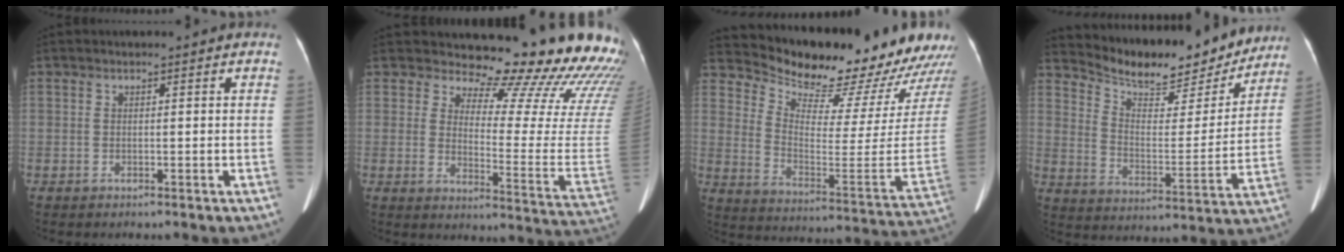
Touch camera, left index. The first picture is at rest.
{"total": 25.0, "force": [23.3, 4.3, 7.9], "torque": [-0.095, -0.140, 0.257]}
{"total": 22.9, "force": [21.4, 3.5, 7.5], "torque": [-0.125, -0.092, 0.293]}
{"total": 18.1, "force": [16.8, 4.4, 5.2], "torque": [-0.082, -0.016, 0.244]}